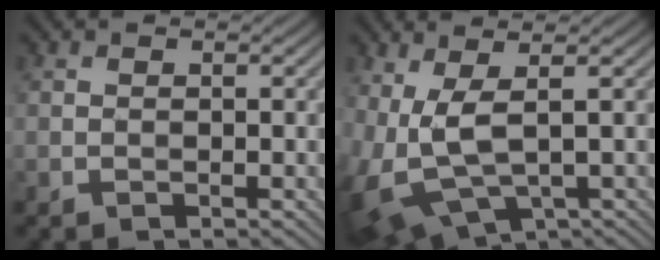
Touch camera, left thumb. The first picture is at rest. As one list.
[{"total": 9.4, "force": [0.3, 4.5, 8.2], "torque": [-0.213, -0.026, 0.022]}]